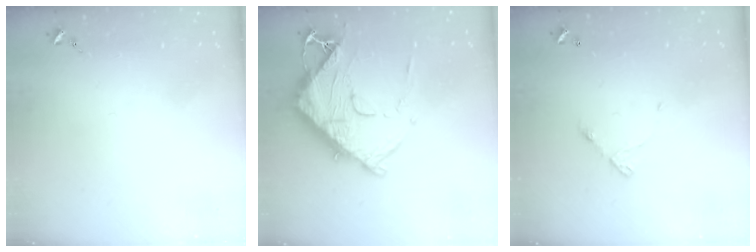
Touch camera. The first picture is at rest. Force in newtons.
{"total": 15.6, "press": 15.6, "slide": 1.1}
{"total": 5.5, "press": 5.5, "slide": 0.3}